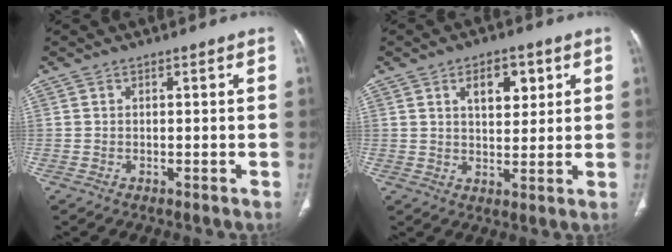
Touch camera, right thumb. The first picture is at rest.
{"total": 7.4, "force": [3.1, 4.0, 5.4], "torque": [-0.059, -0.014, 0.048]}